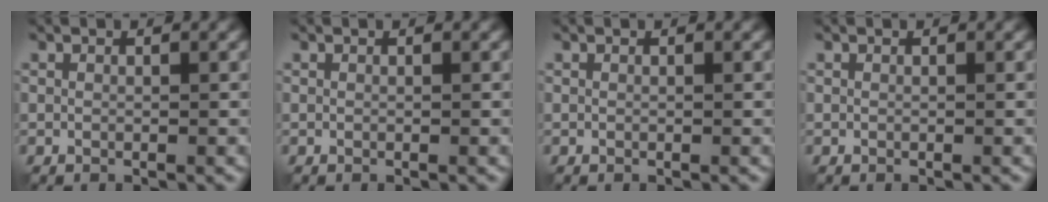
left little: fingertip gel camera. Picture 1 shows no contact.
{"total": 0.0}
{"total": 0.0}
{"total": 0.0}